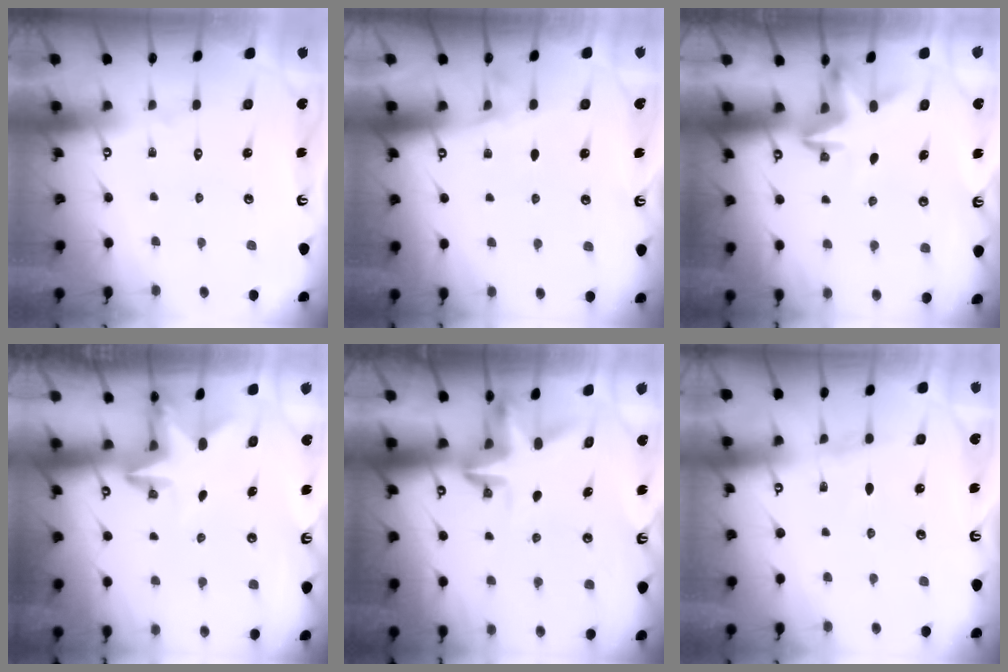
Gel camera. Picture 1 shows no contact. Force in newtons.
{"total": 2.9, "press": 2.9, "slide": 0.4}
{"total": 3.2, "press": 3.2, "slide": 0.2}
{"total": 2.4, "press": 2.3, "slide": 0.4}
{"total": 3.2, "press": 3.2, "slide": 0.5}
{"total": 1.9, "press": 1.9, "slide": 0.3}